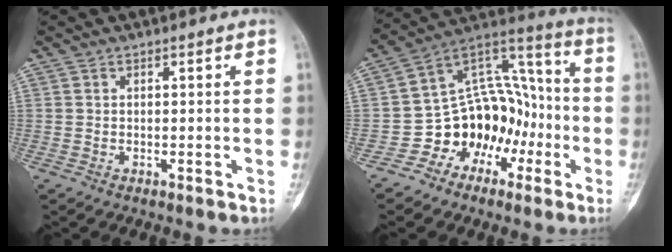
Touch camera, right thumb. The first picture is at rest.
{"total": 15.4, "force": [-6.2, 11.7, 7.8], "torque": [-0.062, 0.103, -0.108]}